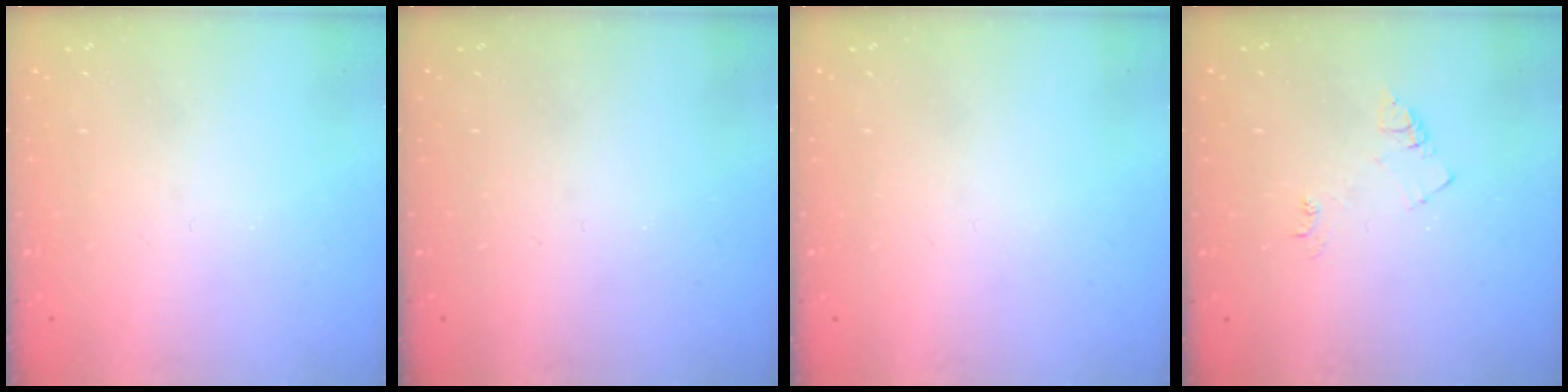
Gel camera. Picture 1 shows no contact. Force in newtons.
{"total": 0.0}
{"total": 0.0}
{"total": 5.5, "press": 5.5, "slide": 0.6}